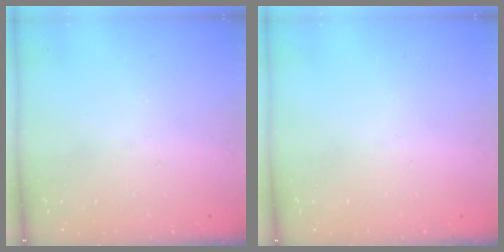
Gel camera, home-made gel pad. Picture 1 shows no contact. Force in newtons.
{"total": 0.0}